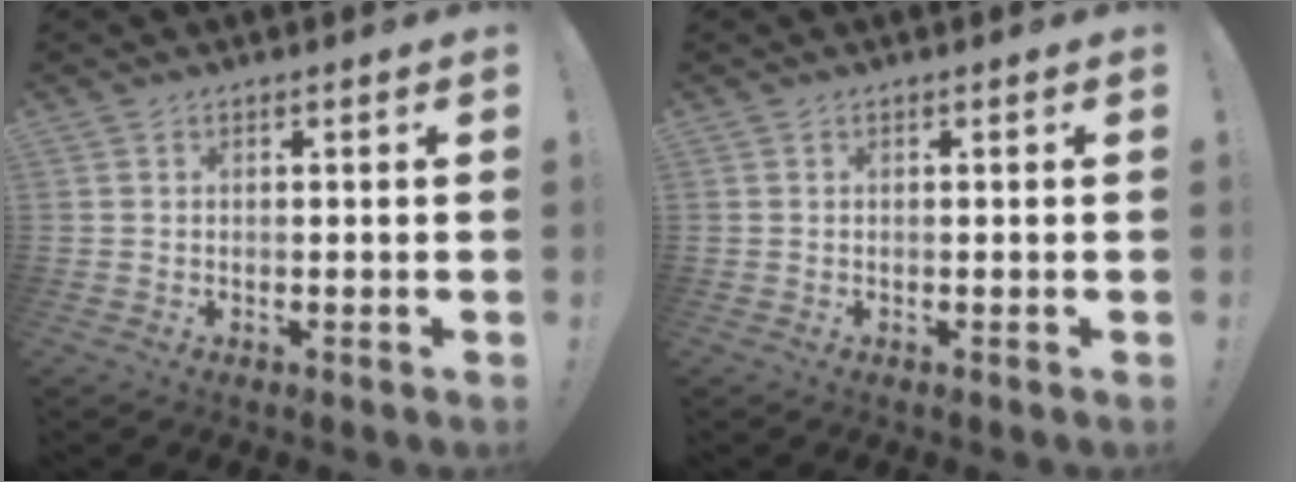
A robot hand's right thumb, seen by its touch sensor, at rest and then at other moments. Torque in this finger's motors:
{"motor_torque": [0.00, 0.00, 0.00, 0.00, 0.00]}